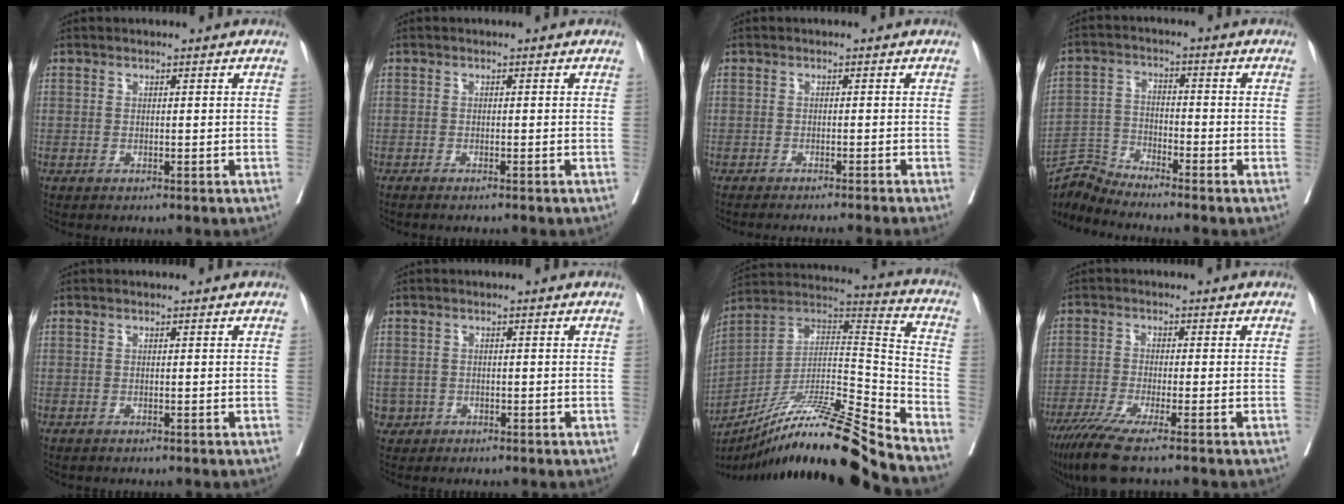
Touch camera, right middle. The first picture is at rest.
{"total": 2.3, "force": [-2.0, -0.3, 1.2], "torque": [-0.015, -0.001, -0.022]}
{"total": 8.6, "force": [-7.7, -1.7, 3.3], "torque": [-0.012, -0.024, -0.097]}
{"total": 5.7, "force": [-5.5, -1.4, -0.7], "torque": [0.004, -0.003, -0.106]}
{"total": 0.5, "force": [-0.4, 0.0, 0.3], "torque": [-0.006, -0.001, -0.001]}
{"total": 1.4, "force": [-0.4, 1.4, 0.0], "torque": [0.005, 0.007, -0.004]}
{"total": 22.8, "force": [-17.2, -0.3, 14.9], "torque": [-0.249, 0.001, -0.305]}
{"total": 8.8, "force": [-6.5, -0.5, 5.9], "torque": [-0.094, -0.026, -0.108]}